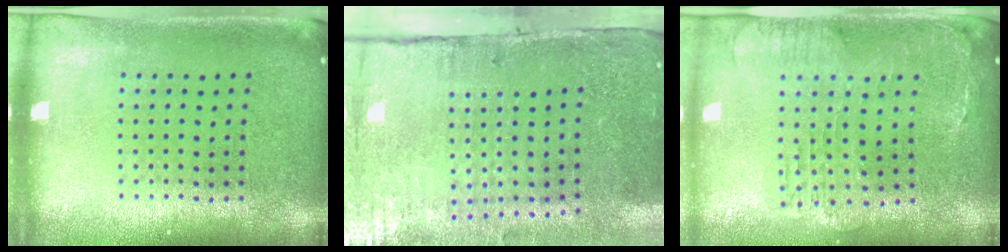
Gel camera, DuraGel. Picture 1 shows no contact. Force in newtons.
{"total": 4.7, "press": 3.7, "slide": 2.9}
{"total": 0.9, "press": 0.8, "slide": 0.3}